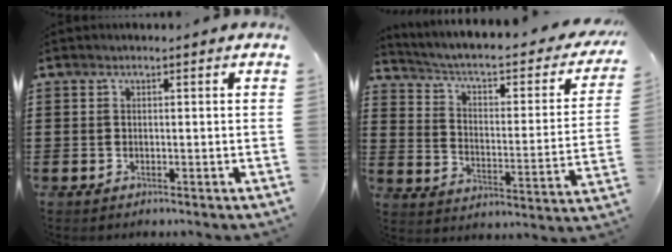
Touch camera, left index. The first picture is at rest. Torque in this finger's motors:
{"motor_torque": [1.15, -0.99, 0.95, 0.15]}